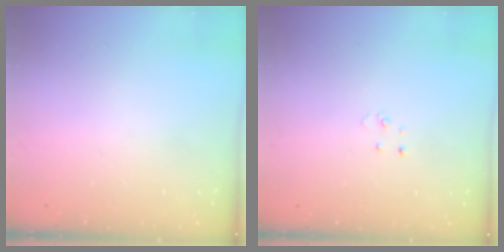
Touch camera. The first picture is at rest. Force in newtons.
{"total": 2.5, "press": 2.5, "slide": 0.2}